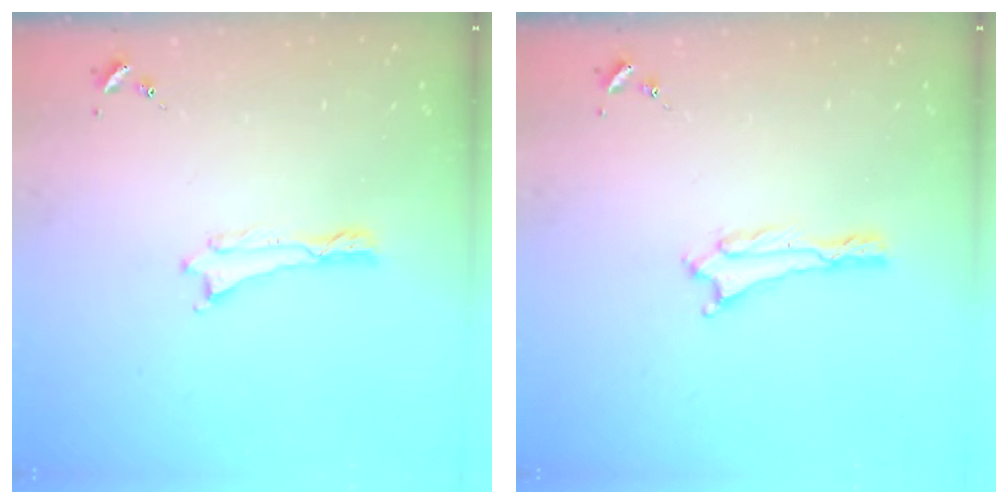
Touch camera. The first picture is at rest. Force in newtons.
{"total": 0.0}